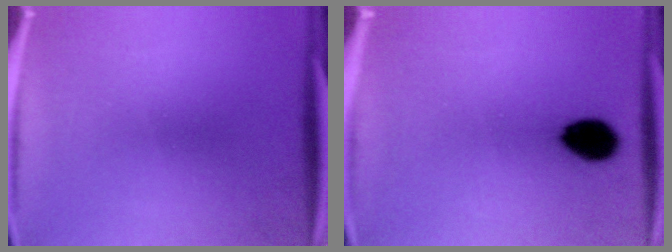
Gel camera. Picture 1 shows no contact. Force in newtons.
{"total": 8.5}